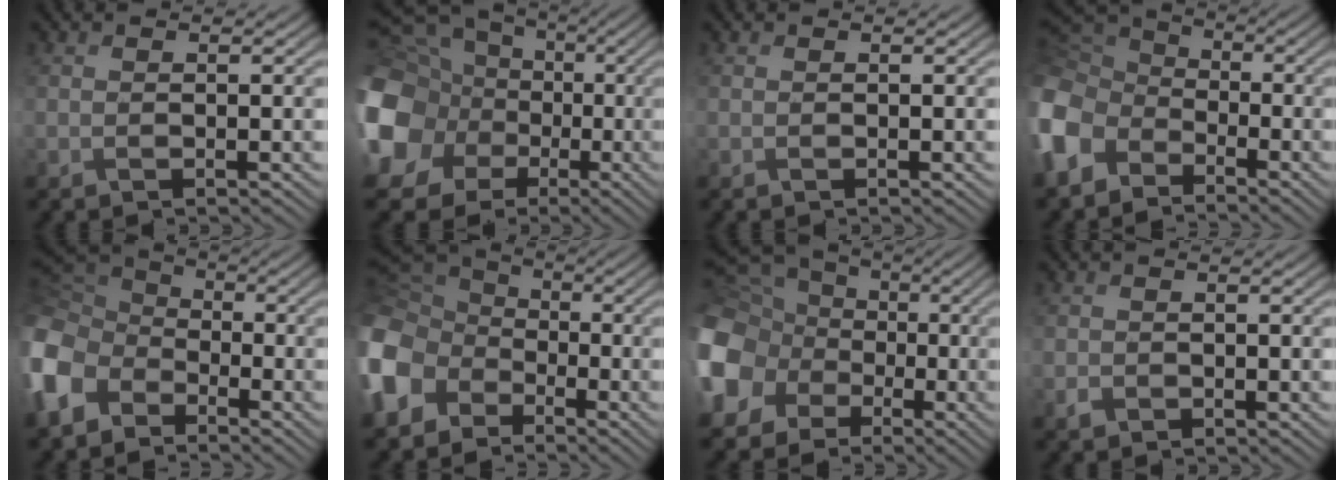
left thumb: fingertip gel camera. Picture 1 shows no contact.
{"total": 20.1, "force": [-1.1, 17.8, 9.3], "torque": [-0.259, -0.013, -0.049]}
{"total": 0.0}
{"total": 11.2, "force": [-4.8, 8.2, 6.1], "torque": [-0.196, -0.027, -0.108]}
{"total": 11.6, "force": [-4.9, 8.4, 6.5], "torque": [-0.210, -0.028, -0.109]}
{"total": 14.4, "force": [-5.2, 11.0, 7.7], "torque": [-0.247, -0.038, -0.113]}
{"total": 15.7, "force": [-2.6, 13.7, 7.3], "torque": [-0.224, -0.024, -0.073]}
{"total": 1.0, "force": [-0.4, 0.8, 0.4], "torque": [-0.007, -0.004, -0.011]}